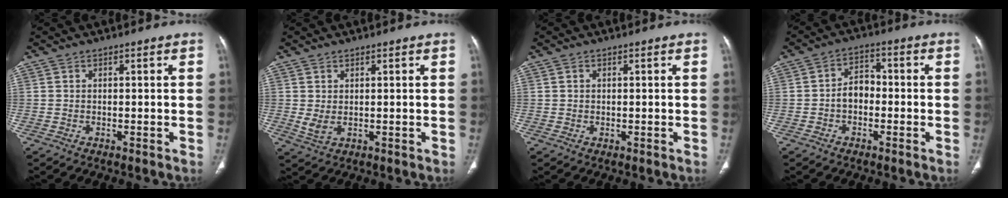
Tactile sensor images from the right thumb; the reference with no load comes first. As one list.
[{"total": 2.6, "force": [0.4, 1.4, 2.2], "torque": [-0.043, -0.006, 0.018]}, {"total": 0.6, "force": [0.2, 0.5, 0.3], "torque": [-0.002, -0.001, 0.004]}, {"total": 5.0, "force": [-1.1, 3.6, 3.2], "torque": [-0.038, 0.024, -0.029]}]